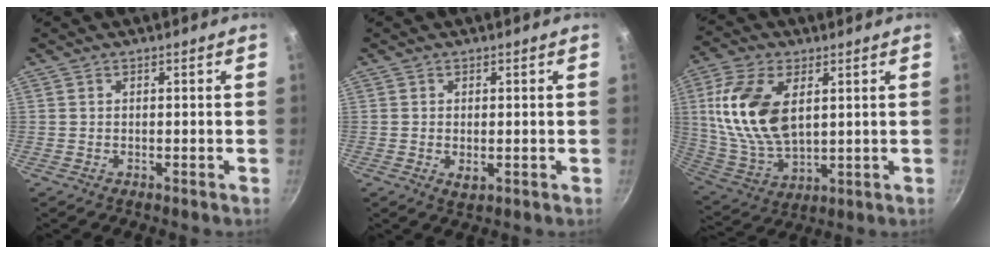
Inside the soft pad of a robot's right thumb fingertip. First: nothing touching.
{"total": 2.2, "force": [-0.1, 1.3, 1.8], "torque": [-0.028, -0.006, -0.001]}
{"total": 16.8, "force": [4.0, 9.4, 13.3], "torque": [-0.254, -0.013, 0.088]}